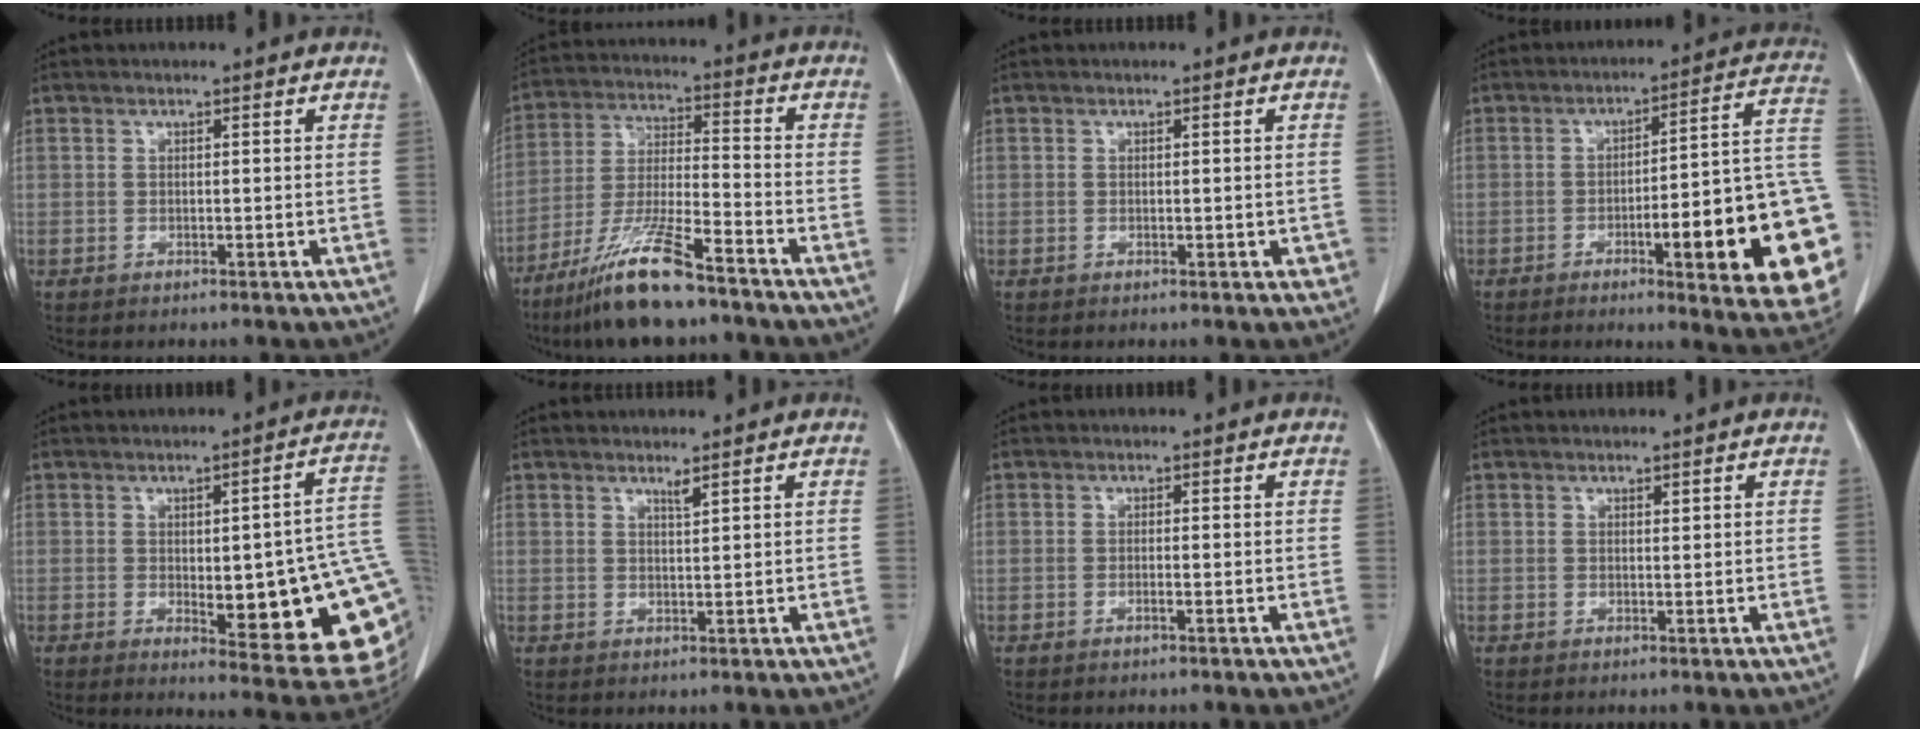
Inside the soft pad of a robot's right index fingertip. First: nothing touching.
{"total": 12.6, "force": [-9.3, 1.0, 8.4], "torque": [-0.171, -0.027, -0.172]}
{"total": 1.6, "force": [-0.3, 0.9, 1.3], "torque": [-0.011, 0.005, 0.000]}
{"total": 21.6, "force": [-5.1, 2.5, 20.8], "torque": [-0.174, 0.015, -0.060]}
{"total": 20.0, "force": [-1.6, 4.6, 19.4], "torque": [-0.162, 0.008, 0.000]}
{"total": 1.1, "force": [0.9, -0.2, 0.6], "torque": [-0.014, -0.008, 0.017]}
{"total": 0.7, "force": [-0.4, 0.0, 0.6], "torque": [-0.014, 0.000, -0.006]}
{"total": 0.0}